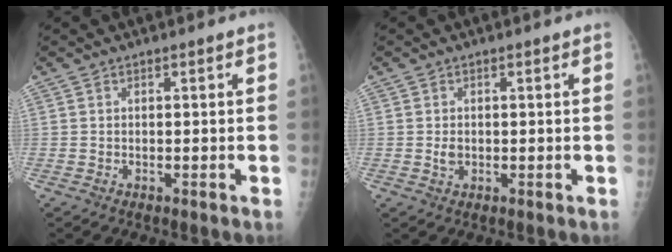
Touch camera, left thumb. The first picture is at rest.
{"total": 1.6, "force": [0.0, 1.3, 1.0], "torque": [-0.014, 0.000, 0.003]}